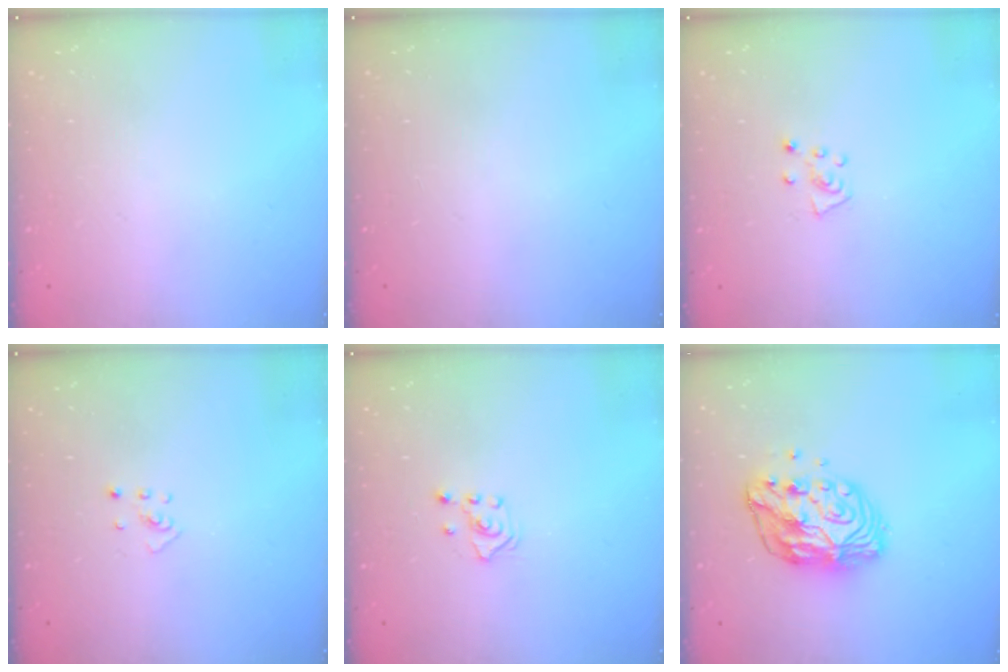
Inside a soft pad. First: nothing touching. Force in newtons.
{"total": 0.0}
{"total": 5.0, "press": 4.9, "slide": 0.4}
{"total": 2.5, "press": 2.4, "slide": 0.5}
{"total": 2.0, "press": 1.8, "slide": 0.9}
{"total": 13.2, "press": 13.2, "slide": 0.9}